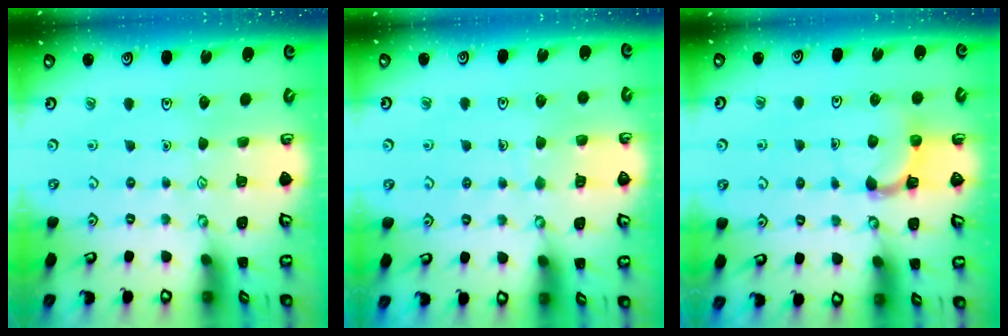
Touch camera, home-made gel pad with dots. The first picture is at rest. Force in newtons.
{"total": 5.6, "press": 5.6, "slide": 0.5}
{"total": 5.1, "press": 5.0, "slide": 0.9}